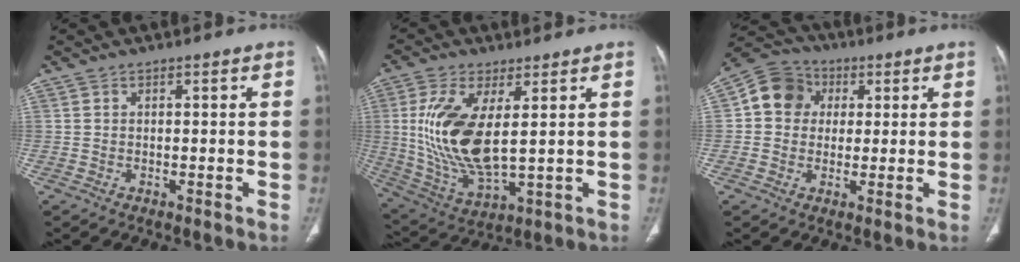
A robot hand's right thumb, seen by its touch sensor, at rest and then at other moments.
{"total": 15.8, "force": [2.6, 6.5, 14.2], "torque": [-0.301, -0.022, 0.063]}
{"total": 9.2, "force": [1.8, 8.1, 4.0], "torque": [-0.050, 0.012, 0.017]}